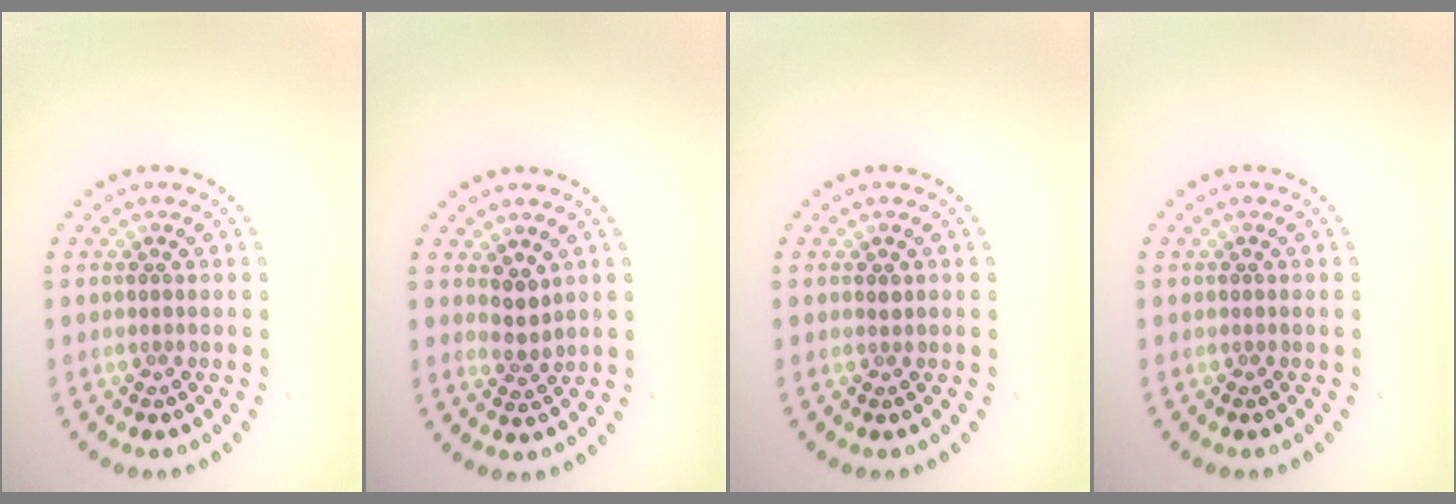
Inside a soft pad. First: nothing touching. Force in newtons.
{"total": 1.7, "press": 1.3, "slide": 1.1}
{"total": 0.5, "press": 0.3, "slide": 0.4}
{"total": 0.0}